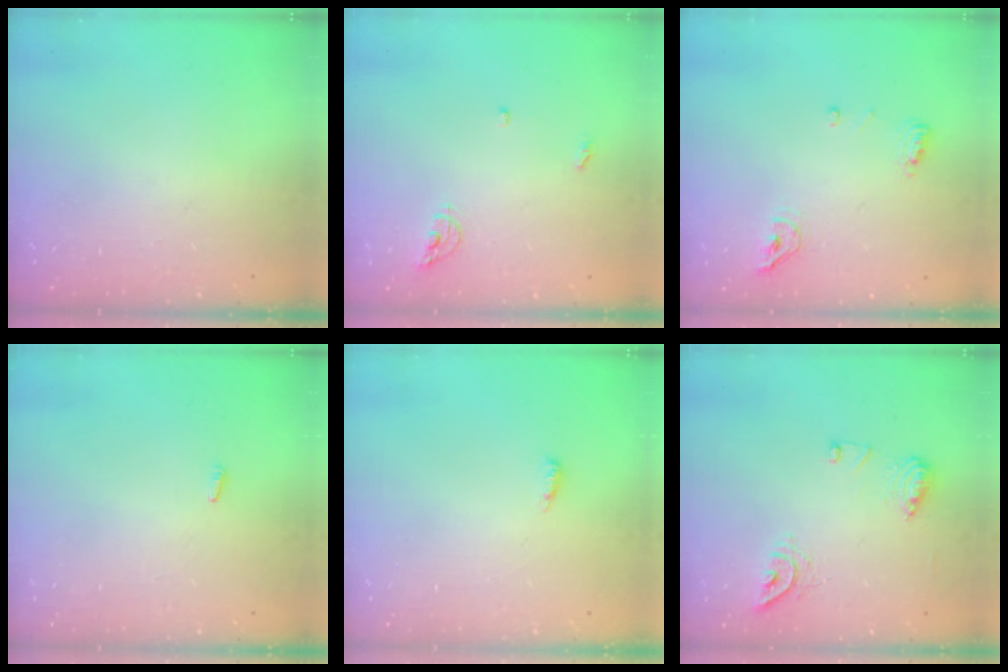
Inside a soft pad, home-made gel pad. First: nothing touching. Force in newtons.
{"total": 6.3, "press": 6.2, "slide": 0.6}
{"total": 8.1, "press": 7.2, "slide": 3.7}
{"total": 1.8, "press": 1.7, "slide": 0.6}
{"total": 4.6, "press": 4.5, "slide": 0.9}
{"total": 9.8, "press": 9.8, "slide": 0.6}